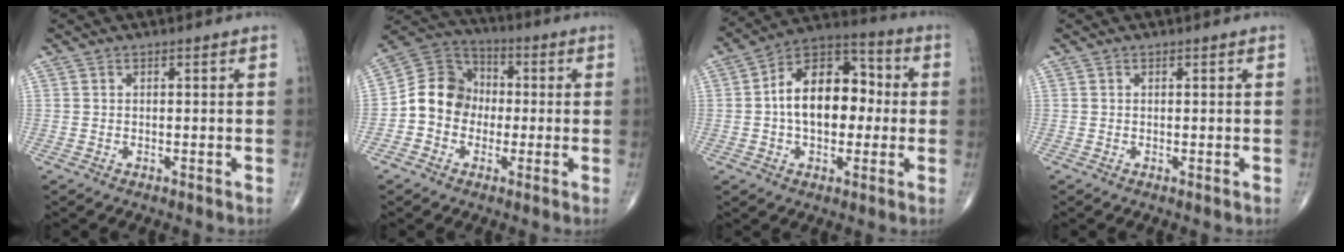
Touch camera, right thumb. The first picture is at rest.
{"total": 10.6, "force": [-1.5, 9.3, 4.9], "torque": [-0.062, 0.038, -0.041]}
{"total": 15.8, "force": [0.4, 9.9, 12.3], "torque": [-0.163, 0.037, -0.006]}
{"total": 0.0}